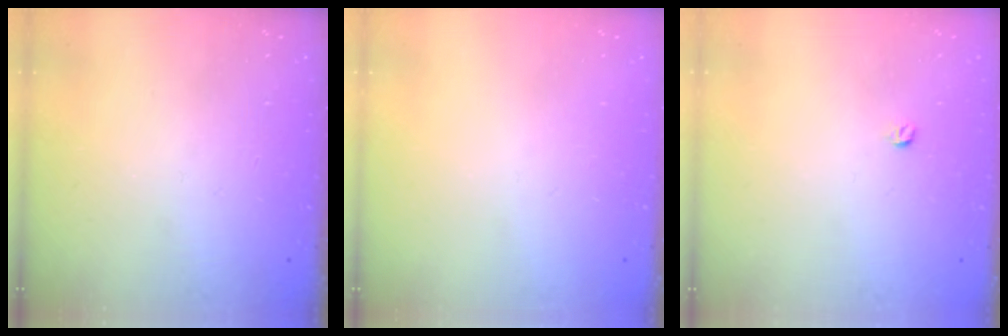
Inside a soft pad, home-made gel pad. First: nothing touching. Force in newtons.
{"total": 0.0}
{"total": 3.0, "press": 2.9, "slide": 0.4}